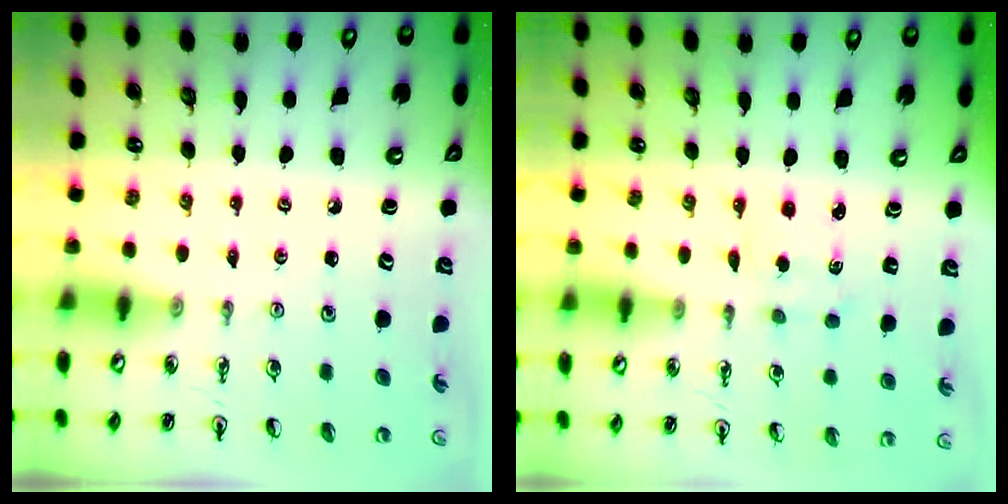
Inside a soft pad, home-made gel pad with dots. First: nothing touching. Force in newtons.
{"total": 2.0, "press": 2.0, "slide": 0.4}